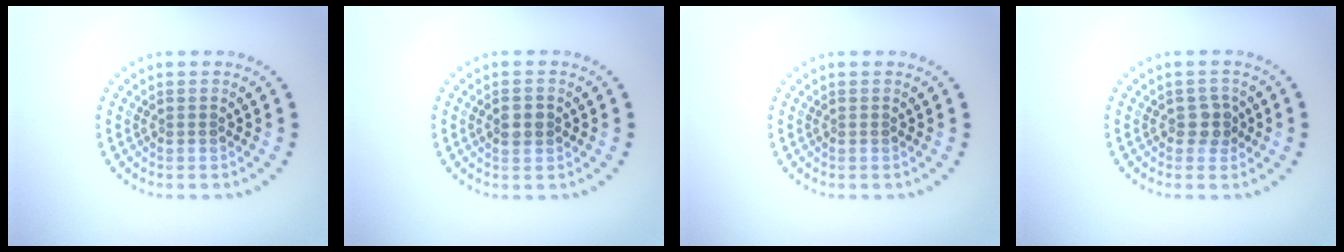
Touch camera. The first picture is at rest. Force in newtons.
{"total": 2.0, "press": 2.0, "slide": 0.2}
{"total": 0.0}
{"total": 1.5, "press": 1.4, "slide": 0.5}